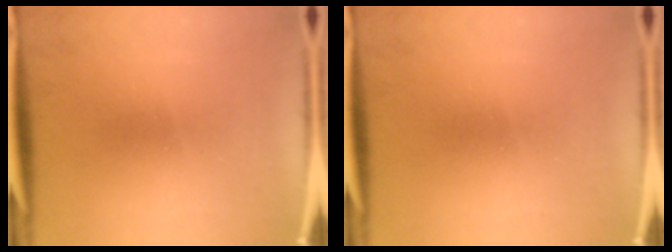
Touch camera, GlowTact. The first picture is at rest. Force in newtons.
{"total": 0.0}